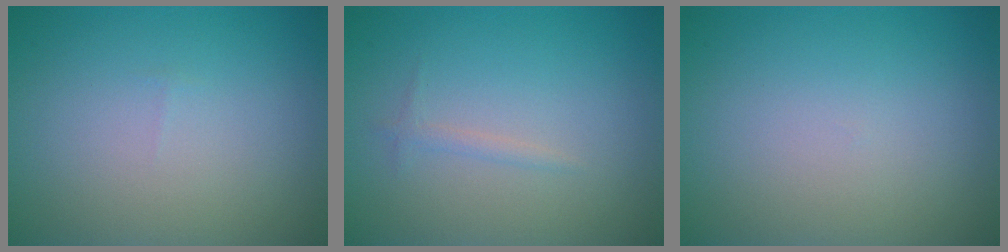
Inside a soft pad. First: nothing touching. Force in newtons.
{"total": 0.7, "press": 0.7, "slide": 0.1}
{"total": 0.0}